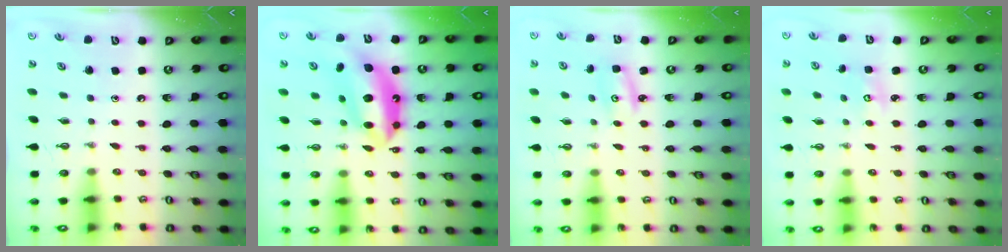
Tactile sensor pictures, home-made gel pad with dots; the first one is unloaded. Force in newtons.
{"total": 15.3, "press": 15.3, "slide": 1.4}
{"total": 2.8, "press": 2.8, "slide": 0.3}
{"total": 2.7, "press": 2.7, "slide": 0.4}